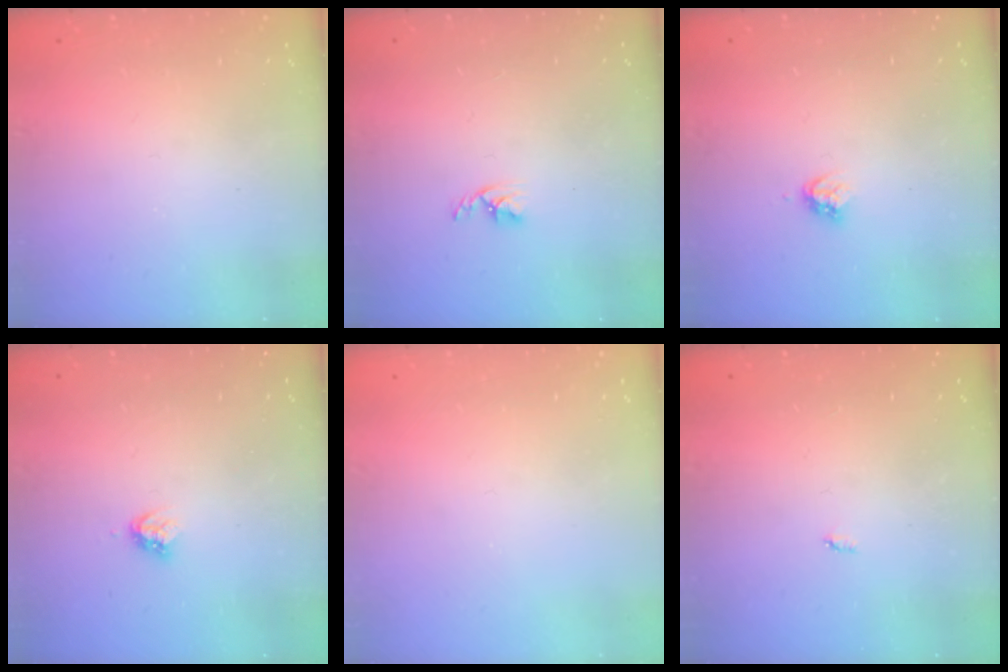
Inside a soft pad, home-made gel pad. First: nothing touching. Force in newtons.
{"total": 2.7, "press": 2.7, "slide": 0.5}
{"total": 3.3, "press": 3.3, "slide": 0.3}
{"total": 3.5, "press": 3.4, "slide": 0.3}
{"total": 0.0}
{"total": 2.1, "press": 2.1, "slide": 0.4}